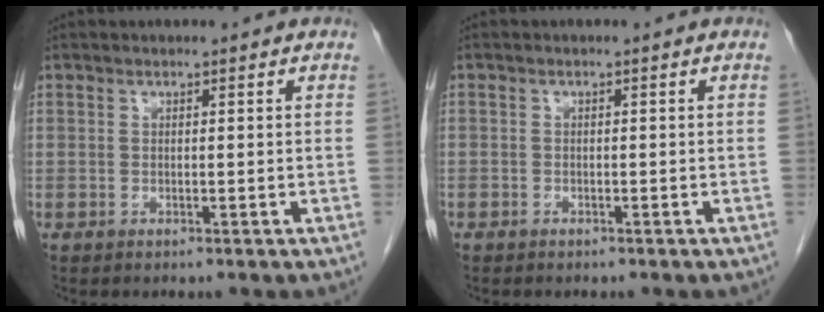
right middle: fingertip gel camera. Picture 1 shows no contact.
{"total": 0.8, "force": [-0.5, 0.6, 0.0], "torque": [-0.004, 0.003, -0.009]}